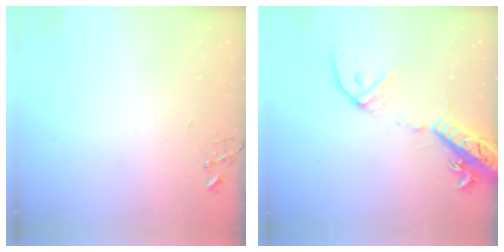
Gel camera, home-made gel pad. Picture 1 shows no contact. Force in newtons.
{"total": 16.6, "press": 16.3, "slide": 3.5}